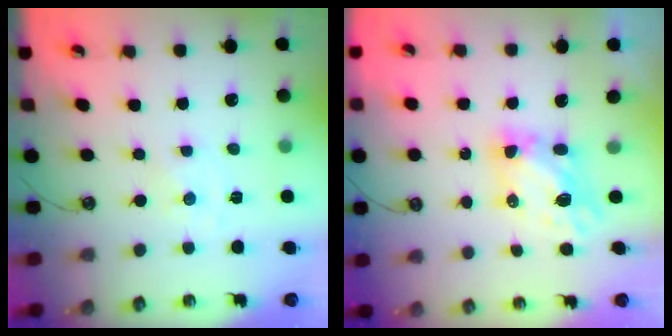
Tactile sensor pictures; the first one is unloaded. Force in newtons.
{"total": 5.8, "press": 5.8, "slide": 0.4}